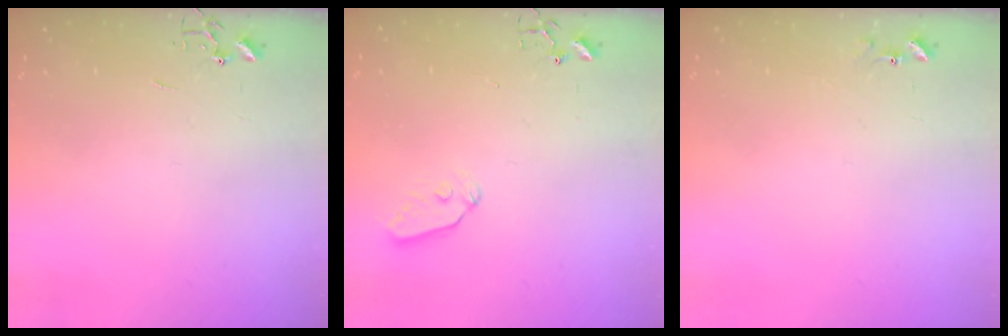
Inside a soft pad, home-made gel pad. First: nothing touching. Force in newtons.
{"total": 6.0, "press": 6.0, "slide": 0.2}
{"total": 6.0, "press": 5.9, "slide": 0.6}